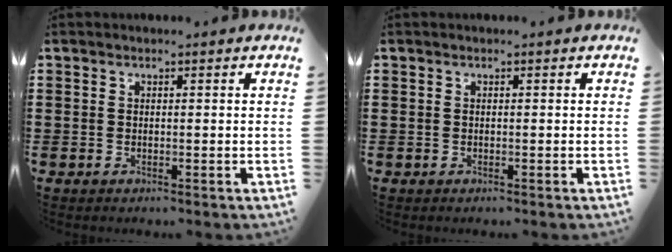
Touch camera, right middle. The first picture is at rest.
{"total": 0.0}